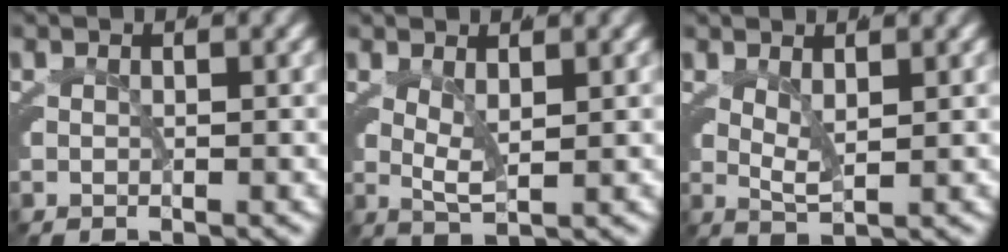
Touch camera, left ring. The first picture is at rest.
{"total": 3.8, "force": [1.5, 1.9, 2.9], "torque": [-0.055, -0.008, 0.026]}
{"total": 3.0, "force": [1.5, 1.4, 2.3], "torque": [-0.048, -0.011, 0.029]}